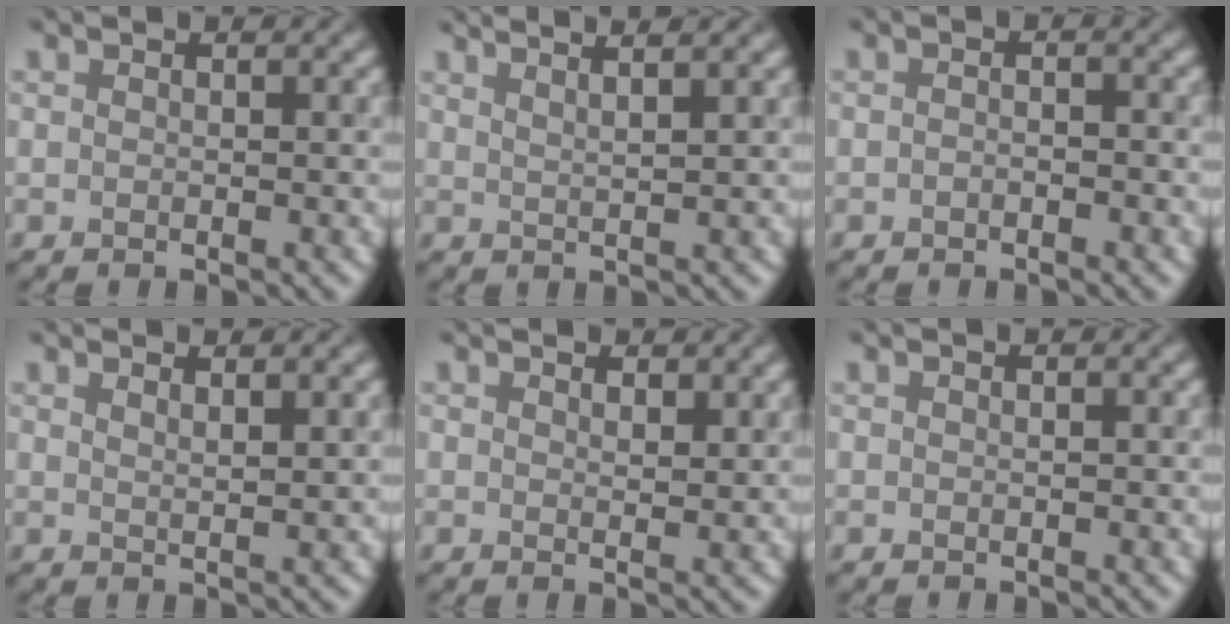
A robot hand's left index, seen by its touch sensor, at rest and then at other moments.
{"total": 5.2, "force": [3.9, 1.6, 3.0], "torque": [-0.014, 0.035, 0.018]}
{"total": 0.9, "force": [-0.5, 0.3, 0.7], "torque": [-0.015, 0.000, -0.014]}
{"total": 1.8, "force": [1.4, 0.5, 1.0], "torque": [-0.002, 0.003, 0.017]}
{"total": 1.6, "force": [1.2, 0.6, 0.8], "torque": [-0.014, -0.004, 0.024]}
{"total": 0.0}